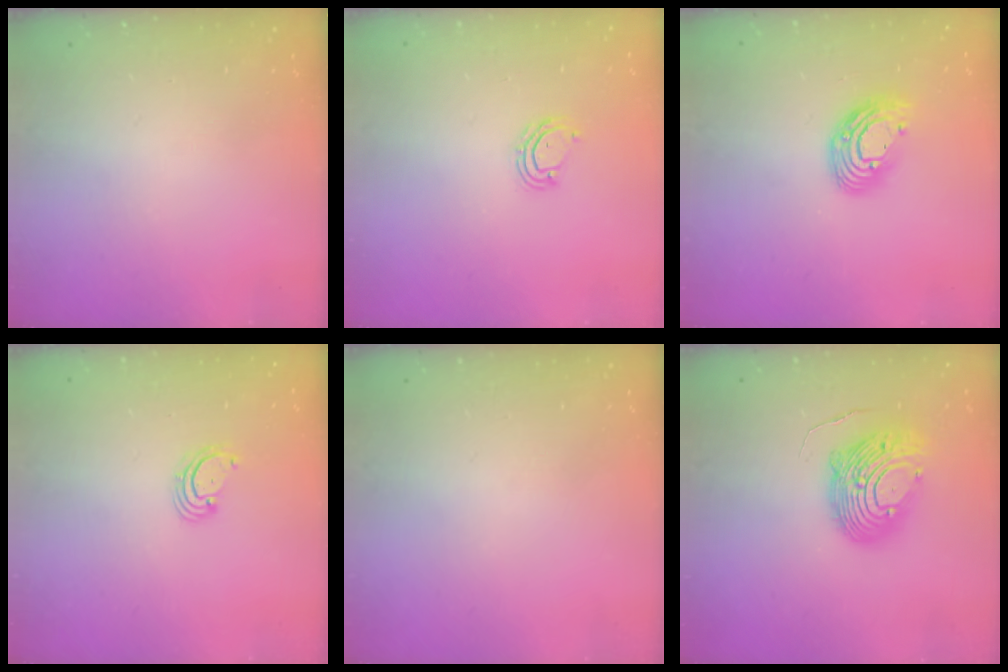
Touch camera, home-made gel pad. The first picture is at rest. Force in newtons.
{"total": 6.1, "press": 6.1, "slide": 0.5}
{"total": 12.2, "press": 12.1, "slide": 1.1}
{"total": 2.7, "press": 2.7, "slide": 0.7}
{"total": 0.0}
{"total": 12.3, "press": 12.2, "slide": 1.2}